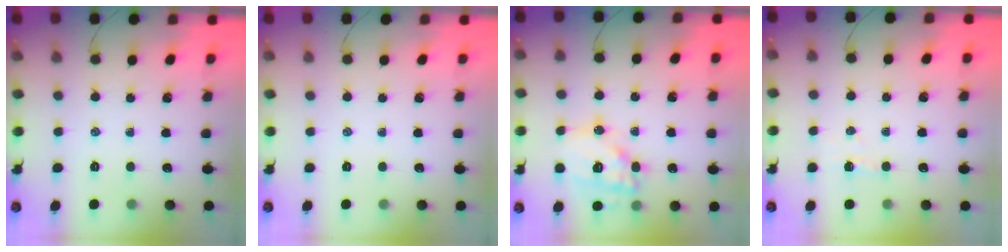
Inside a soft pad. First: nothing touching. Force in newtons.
{"total": 0.0}
{"total": 15.6, "press": 15.3, "slide": 2.9}
{"total": 3.0, "press": 2.9, "slide": 0.7}